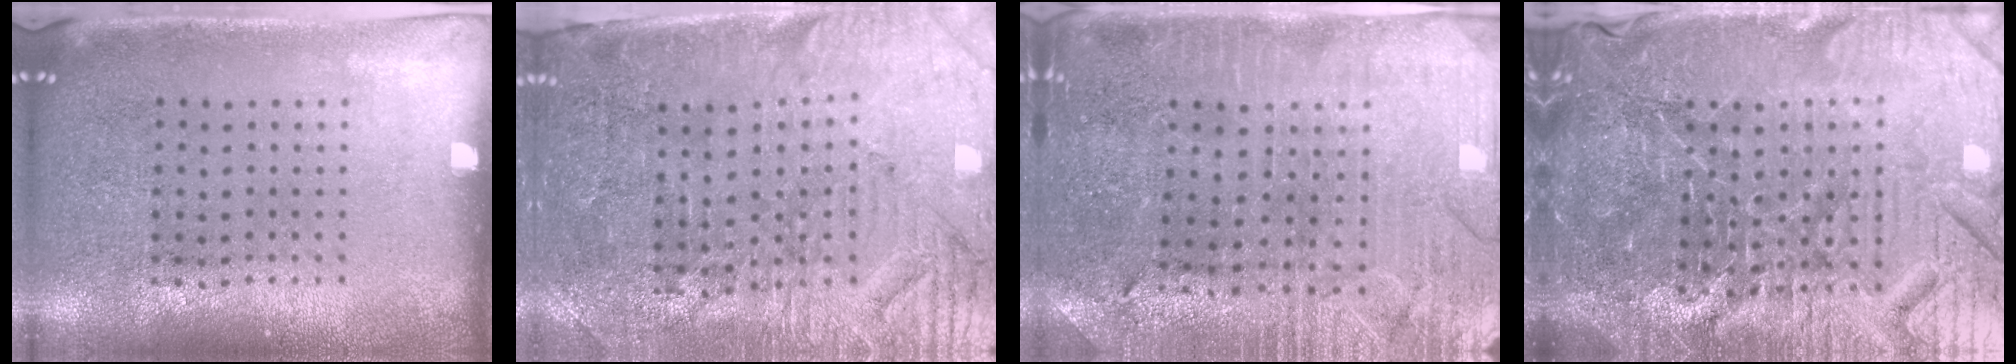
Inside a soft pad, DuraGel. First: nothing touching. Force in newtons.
{"total": 3.7, "press": 3.4, "slide": 1.5}
{"total": 1.5, "press": 1.4, "slide": 0.2}
{"total": 6.6, "press": 5.9, "slide": 3.0}